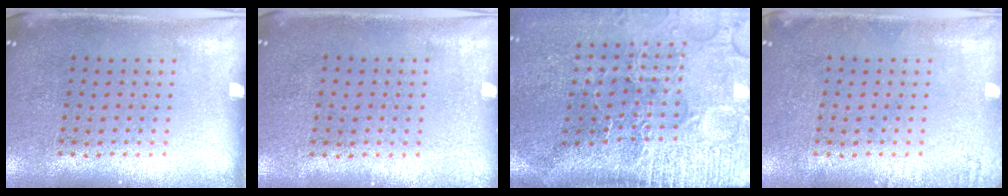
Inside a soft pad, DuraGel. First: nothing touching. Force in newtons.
{"total": 0.0}
{"total": 4.9, "press": 4.0, "slide": 2.9}
{"total": 0.8, "press": 0.8, "slide": 0.1}